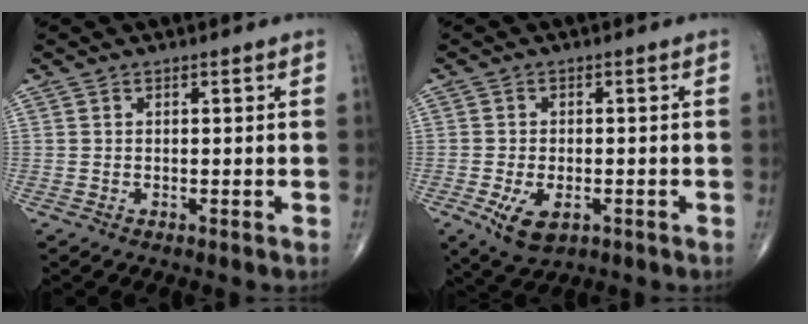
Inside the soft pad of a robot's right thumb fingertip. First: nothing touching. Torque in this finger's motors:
{"motor_torque": [0.03, 0.25, 0.30, 0.18, 0.06]}